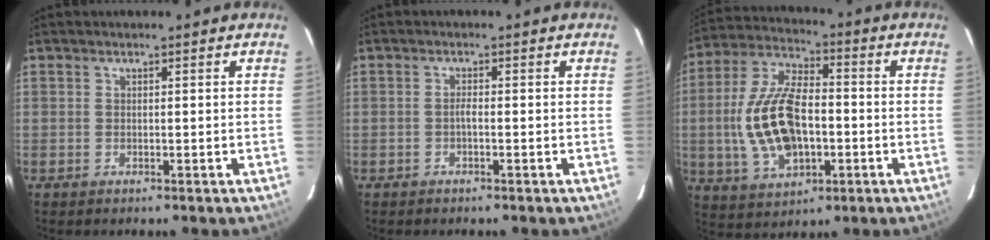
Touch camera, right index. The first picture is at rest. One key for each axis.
{"total": 1.0, "fx": -0.5, "fy": 0.2, "fz": 0.8, "tx": -0.016, "ty": 0.004, "tz": -0.011}
{"total": 16.7, "fx": -2.2, "fy": 8.9, "fz": 14.0, "tx": -0.295, "ty": 0.006, "tz": -0.032}